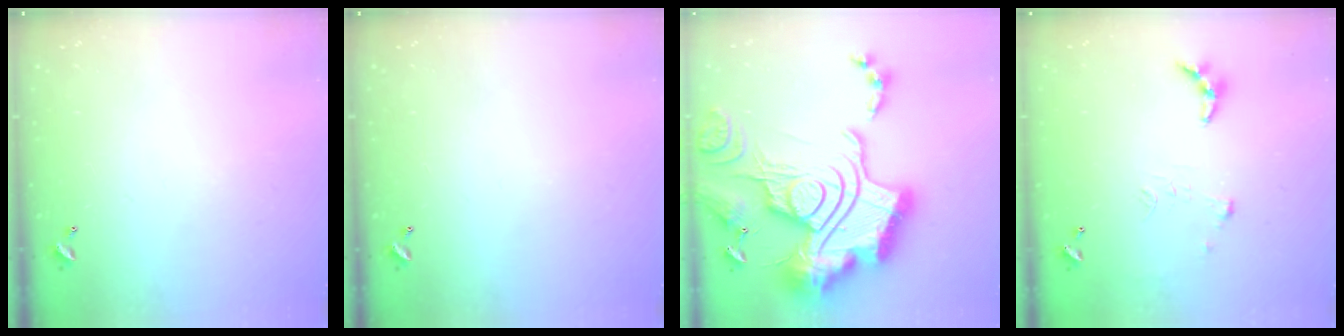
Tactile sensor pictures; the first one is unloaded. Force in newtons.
{"total": 0.0}
{"total": 4.8, "press": 4.1, "slide": 2.6}
{"total": 6.3, "press": 6.3, "slide": 0.6}